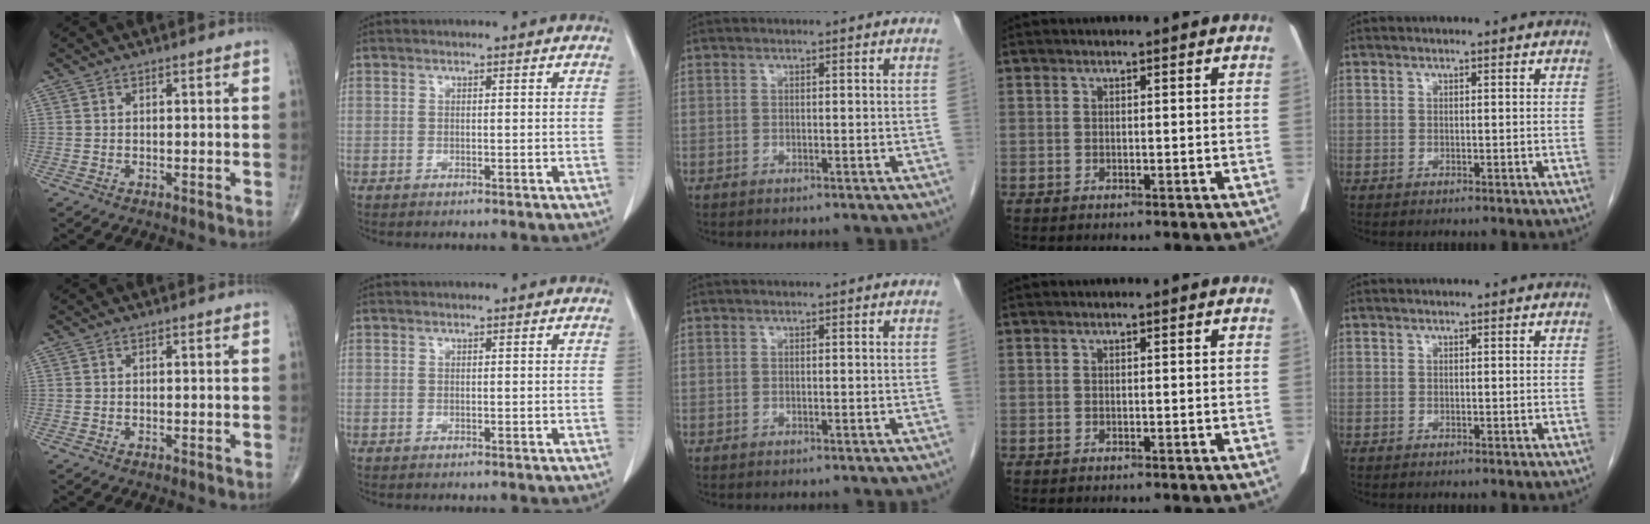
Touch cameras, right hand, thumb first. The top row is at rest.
{}